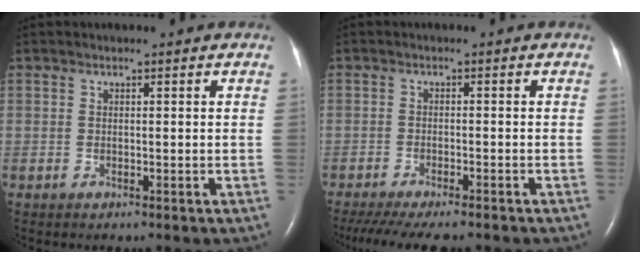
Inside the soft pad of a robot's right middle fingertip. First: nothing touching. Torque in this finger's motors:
{"motor_torque": [0.85, -0.84, 0.08, 0.04]}